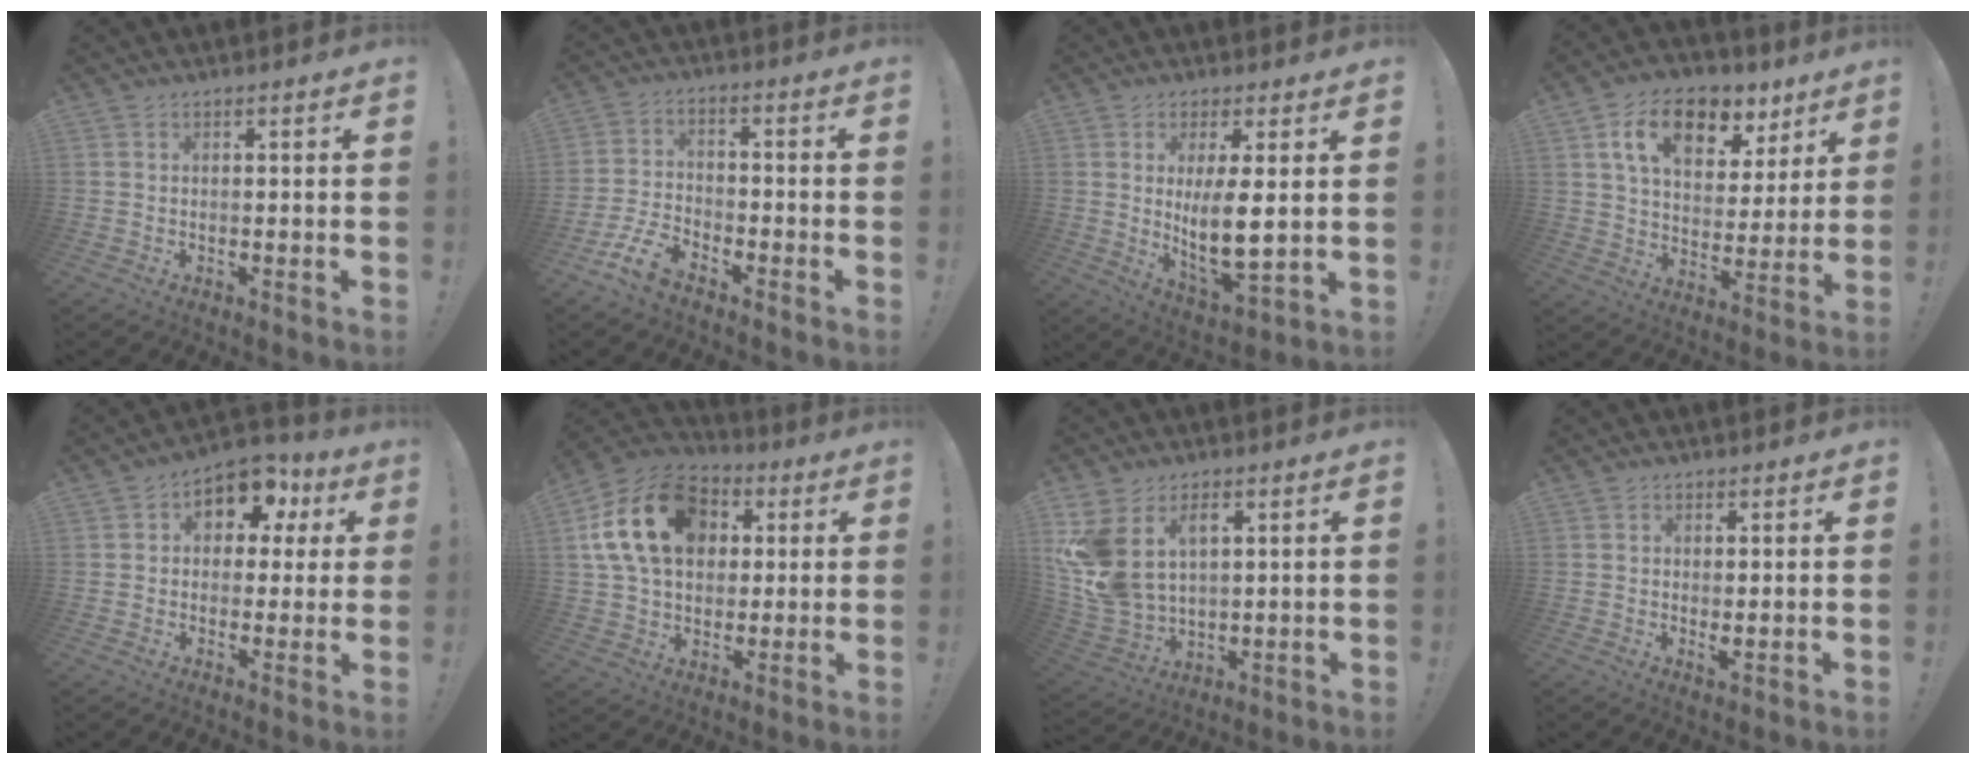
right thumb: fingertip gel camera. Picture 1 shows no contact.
{"total": 8.2, "force": [-6.0, 3.6, 4.2], "torque": [-0.103, 0.025, -0.112]}
{"total": 11.0, "force": [1.8, 3.9, 10.1], "torque": [-0.172, -0.032, 0.031]}
{"total": 15.7, "force": [8.6, 9.3, 9.3], "torque": [-0.147, -0.034, 0.153]}
{"total": 9.7, "force": [4.1, 7.1, 5.3], "torque": [-0.064, -0.018, 0.078]}
{"total": 21.0, "force": [5.9, 15.1, 13.3], "torque": [-0.225, -0.005, 0.111]}
{"total": 14.5, "force": [5.6, 10.2, 8.7], "torque": [-0.191, -0.032, 0.108]}
{"total": 1.8, "force": [0.5, 0.7, 1.5], "torque": [-0.028, -0.002, 0.011]}